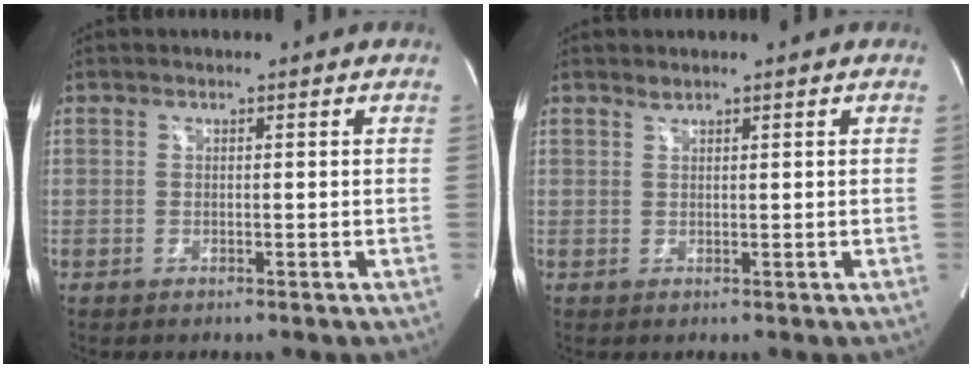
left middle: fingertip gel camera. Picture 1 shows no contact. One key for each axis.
{"total": 0.7, "fx": 0.7, "fy": 0.0, "fz": 0.1, "tx": -0.005, "ty": 0.001, "tz": 0.016}